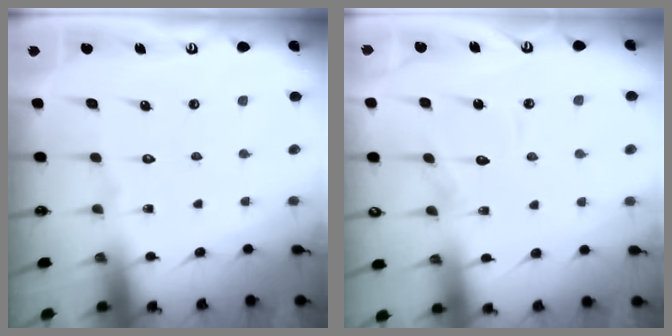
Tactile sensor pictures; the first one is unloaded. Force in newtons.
{"total": 9.0, "press": 9.0, "slide": 0.6}